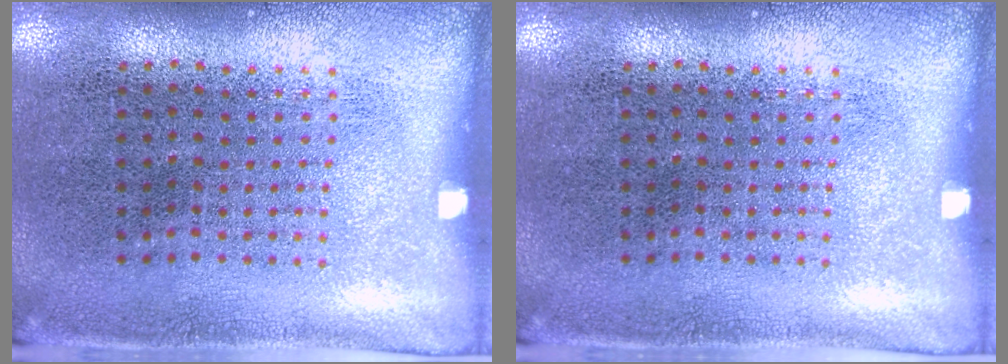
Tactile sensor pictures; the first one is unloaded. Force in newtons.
{"total": 0.0}